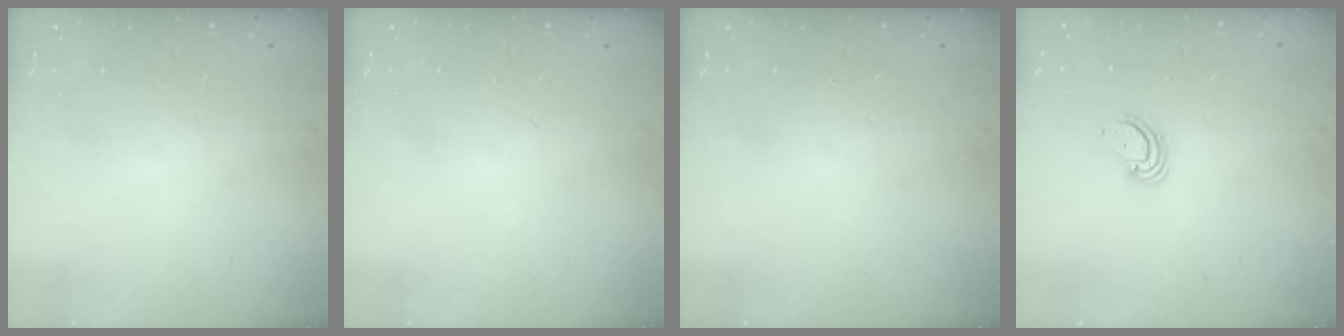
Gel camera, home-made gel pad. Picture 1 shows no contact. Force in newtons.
{"total": 0.0}
{"total": 0.0}
{"total": 2.9, "press": 2.9, "slide": 0.2}